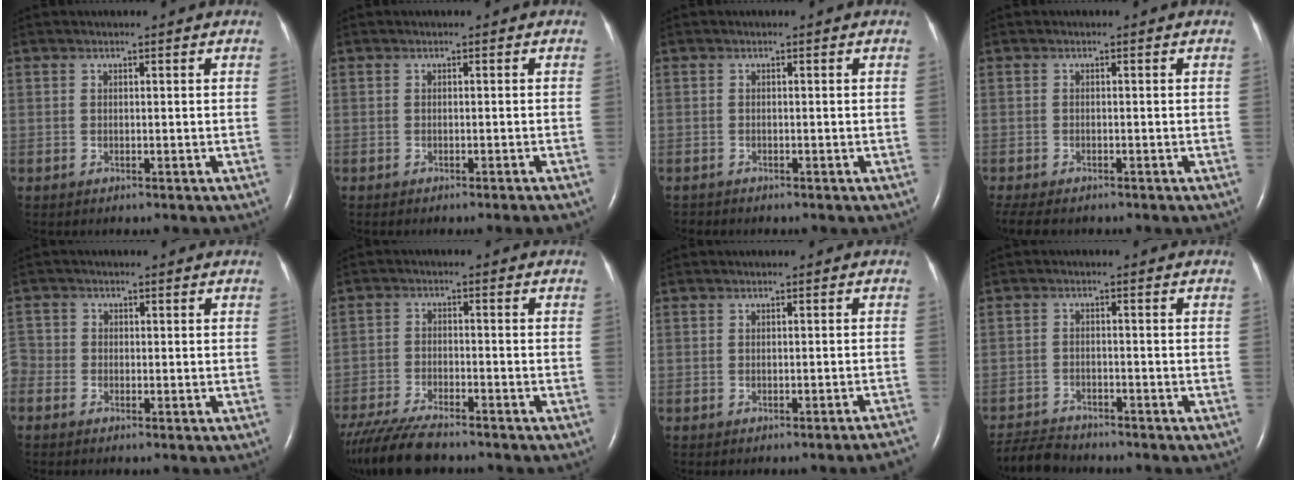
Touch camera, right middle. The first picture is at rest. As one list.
[{"total": 1.8, "force": [-1.4, -0.5, 0.9], "torque": [-0.009, 0.002, -0.016]}, {"total": 0.6, "force": [-0.6, 0.1, -0.1], "torque": [-0.008, -0.003, -0.012]}, {"total": 5.8, "force": [-4.7, 2.1, 2.8], "torque": [-0.052, -0.014, -0.072]}, {"total": 2.6, "force": [-1.3, 2.0, 0.8], "torque": [-0.023, 0.001, -0.030]}, {"total": 10.3, "force": [-8.8, 1.5, 5.2], "torque": [-0.095, -0.031, -0.149]}, {"total": 4.2, "force": [-3.9, -0.9, 1.3], "torque": [-0.003, -0.005, -0.041]}, {"total": 5.3, "force": [-5.2, 0.8, 0.4], "torque": [-0.009, -0.019, -0.093]}]